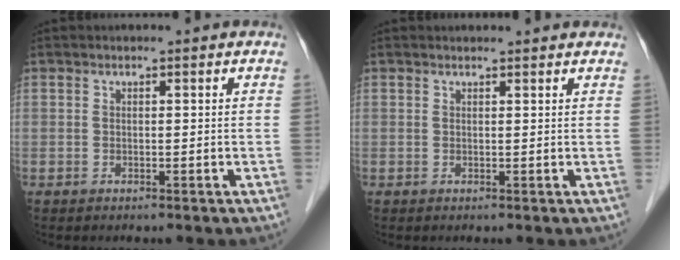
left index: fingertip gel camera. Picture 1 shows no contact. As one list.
[{"total": 3.3, "force": [3.1, 0.6, 0.8], "torque": [-0.014, 0.014, 0.030]}]